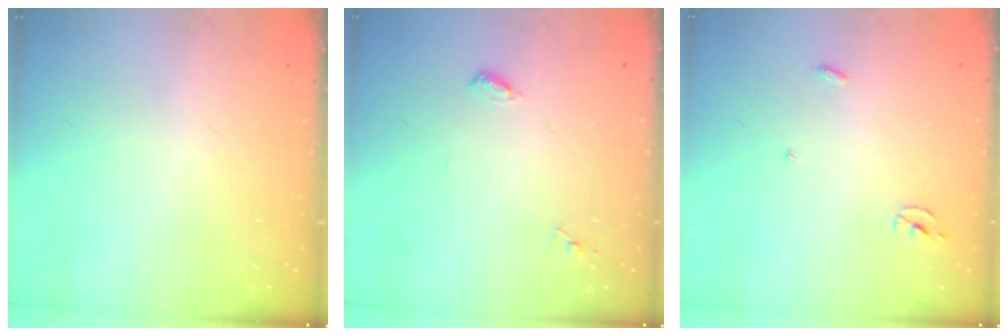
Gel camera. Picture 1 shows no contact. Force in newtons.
{"total": 4.6, "press": 4.6, "slide": 0.4}
{"total": 2.3, "press": 2.3, "slide": 0.2}